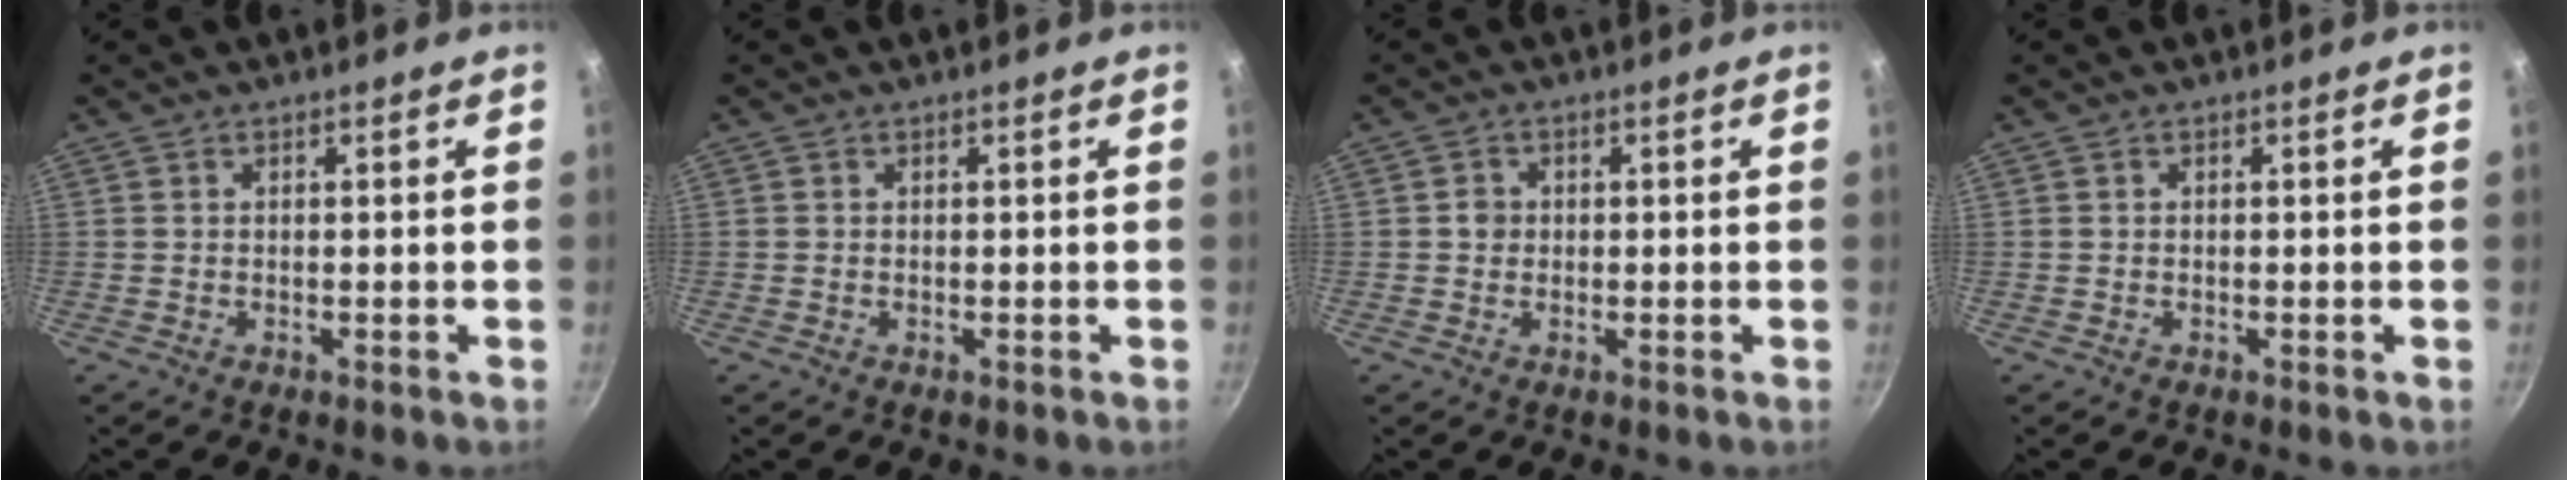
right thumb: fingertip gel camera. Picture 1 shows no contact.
{"total": 0.0}
{"total": 2.0, "force": [0.0, 1.8, 0.7], "torque": [-0.004, 0.007, -0.001]}
{"total": 0.0}